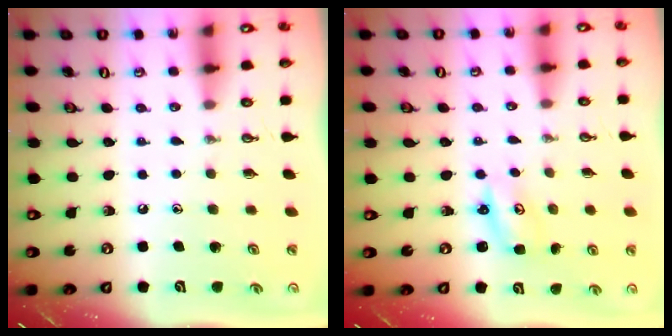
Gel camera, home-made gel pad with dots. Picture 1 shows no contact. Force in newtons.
{"total": 2.6, "press": 2.6, "slide": 0.2}